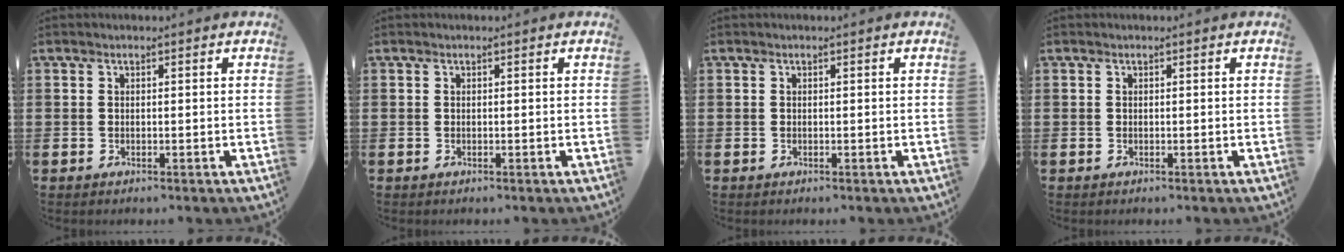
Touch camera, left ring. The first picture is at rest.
{"total": 0.0}
{"total": 0.0}
{"total": 0.0}